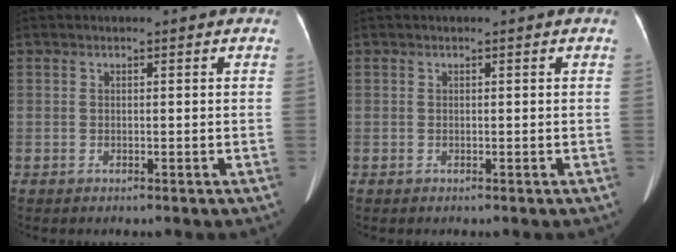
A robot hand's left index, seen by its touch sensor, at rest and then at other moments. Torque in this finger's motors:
{"motor_torque": [0.03, 0.04, 0.00, 0.00]}